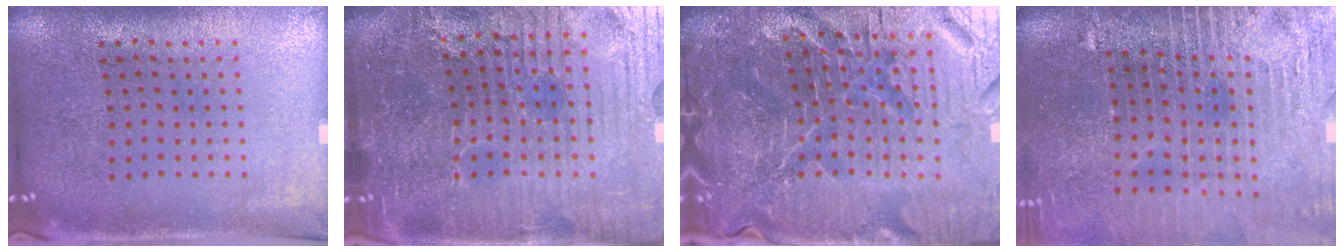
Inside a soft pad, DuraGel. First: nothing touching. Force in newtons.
{"total": 6.2, "press": 5.7, "slide": 2.4}
{"total": 7.2, "press": 6.5, "slide": 3.3}
{"total": 4.4, "press": 3.8, "slide": 2.2}